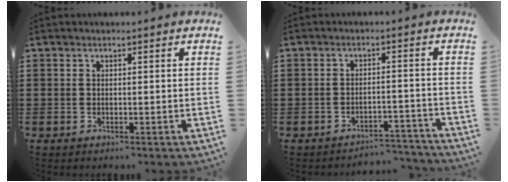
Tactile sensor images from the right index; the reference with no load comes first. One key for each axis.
{"total": 3.2, "fx": -3.2, "fy": 0.4, "fz": 0.2, "tx": -0.008, "ty": 0.001, "tz": -0.066}